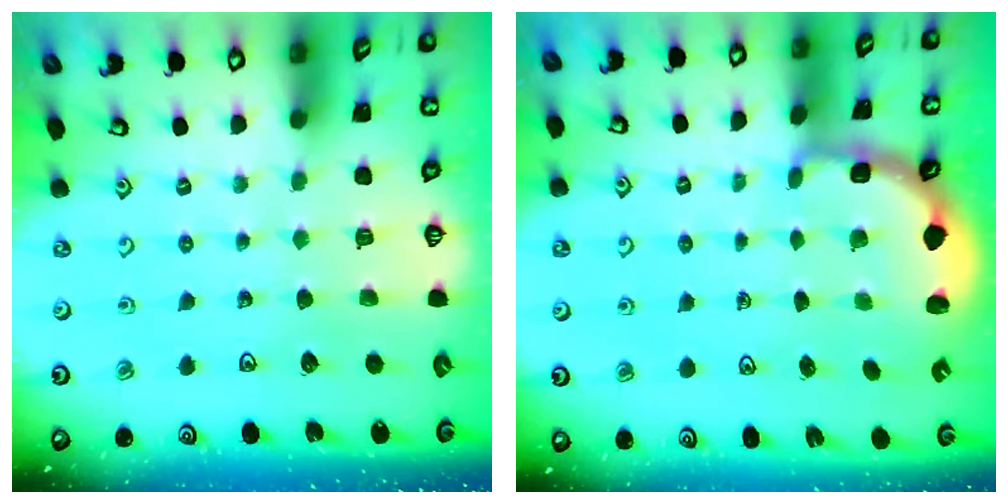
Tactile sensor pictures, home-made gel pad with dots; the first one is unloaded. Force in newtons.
{"total": 2.5, "press": 2.2, "slide": 1.1}